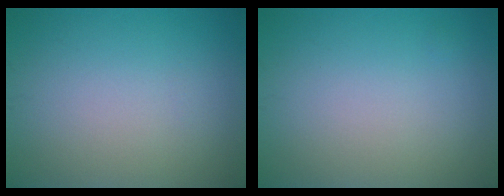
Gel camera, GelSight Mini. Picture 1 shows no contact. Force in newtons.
{"total": 0.0}